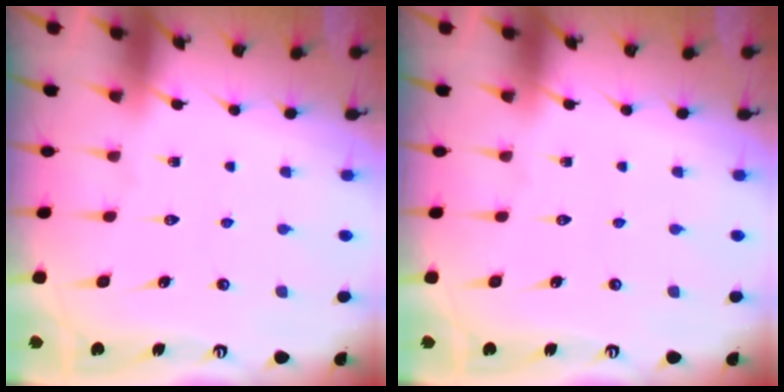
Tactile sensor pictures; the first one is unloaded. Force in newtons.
{"total": 0.0}